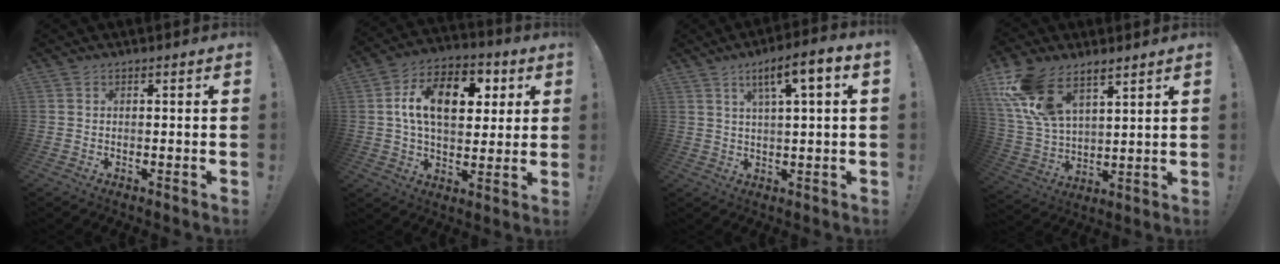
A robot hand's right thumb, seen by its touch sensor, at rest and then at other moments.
{"total": 17.1, "force": [4.3, 10.6, 12.8], "torque": [-0.196, 0.001, 0.073]}
{"total": 8.0, "force": [3.0, 1.1, 7.3], "torque": [-0.115, -0.008, 0.044]}
{"total": 16.0, "force": [10.1, 8.3, 9.1], "torque": [-0.192, -0.055, 0.192]}